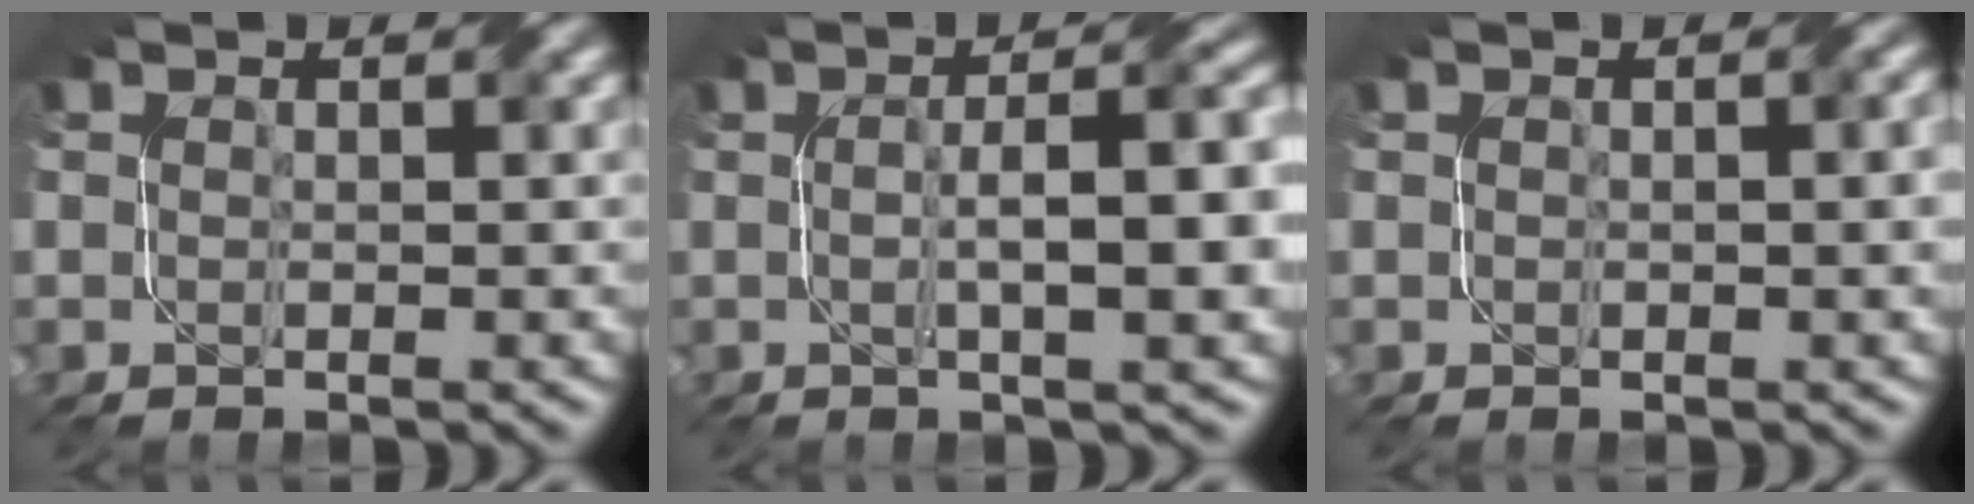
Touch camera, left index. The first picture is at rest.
{"total": 7.1, "force": [0.1, 1.8, 6.8], "torque": [-0.096, 0.008, 0.002]}
{"total": 1.7, "force": [0.3, 0.6, 1.6], "torque": [-0.021, 0.004, 0.006]}